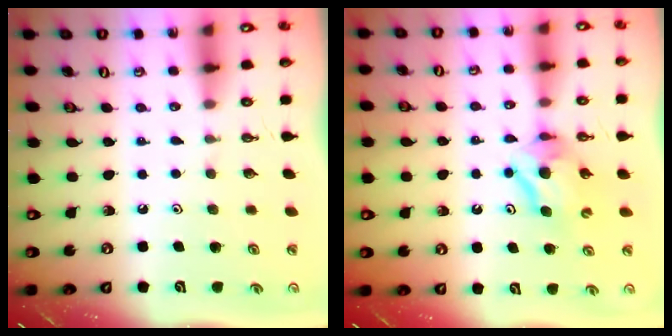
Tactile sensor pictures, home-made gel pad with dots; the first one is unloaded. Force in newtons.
{"total": 8.3, "press": 8.2, "slide": 0.6}